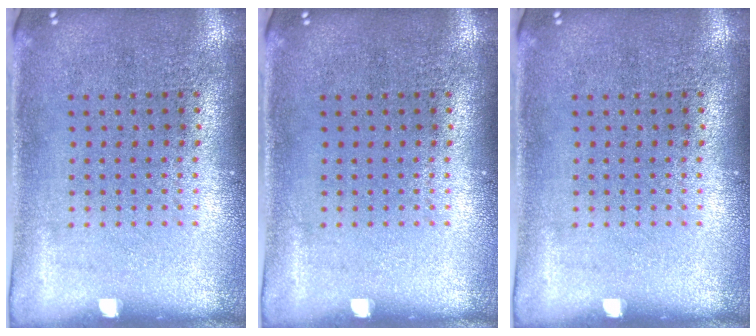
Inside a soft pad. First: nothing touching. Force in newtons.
{"total": 0.0}
{"total": 0.0}